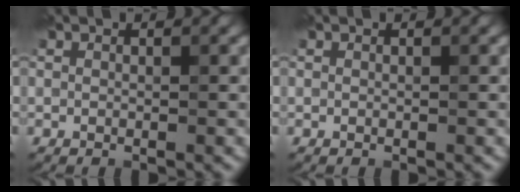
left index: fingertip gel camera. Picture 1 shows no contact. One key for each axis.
{"total": 0.0}